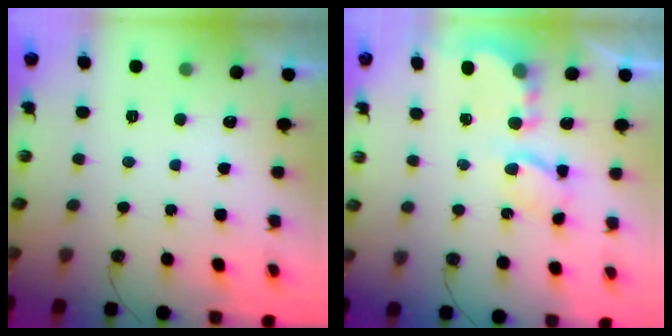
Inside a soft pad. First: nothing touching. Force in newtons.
{"total": 5.8, "press": 5.8, "slide": 0.3}